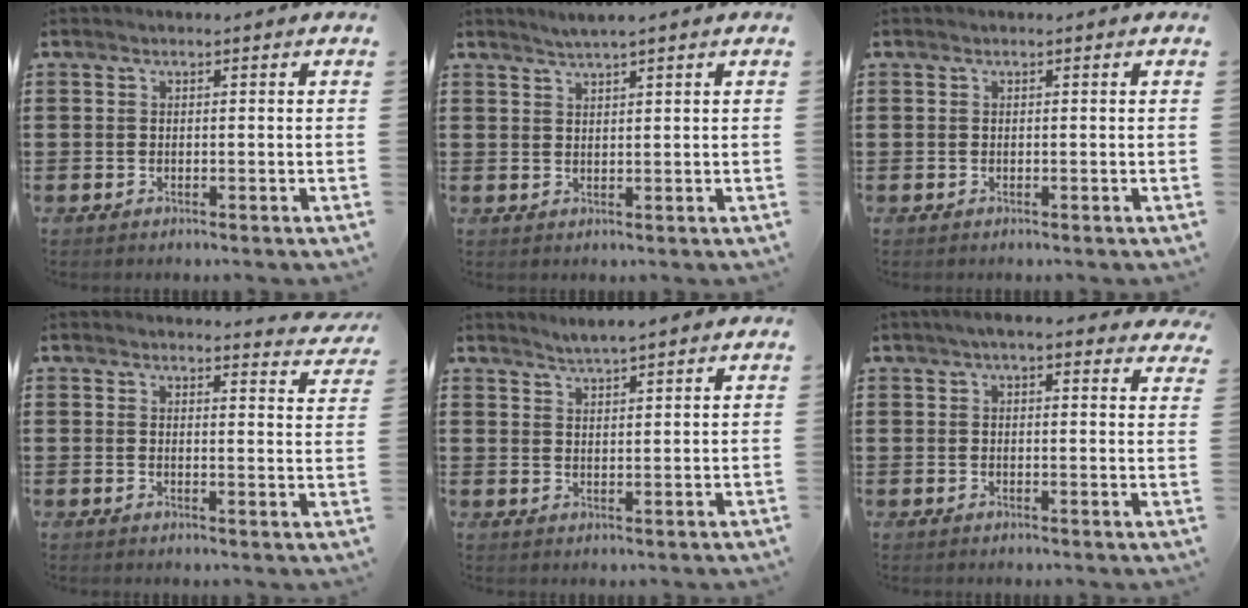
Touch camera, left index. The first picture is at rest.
{"total": 1.7, "force": [1.6, -0.3, 0.6], "torque": [-0.013, 0.002, 0.031]}
{"total": 0.0}
{"total": 2.9, "force": [2.8, 0.0, 0.7], "torque": [-0.016, -0.017, 0.050]}
{"total": 2.5, "force": [2.5, -0.2, 0.3], "torque": [-0.012, -0.004, 0.047]}
{"total": 4.2, "force": [3.5, 0.7, 2.3], "torque": [-0.054, 0.000, 0.063]}